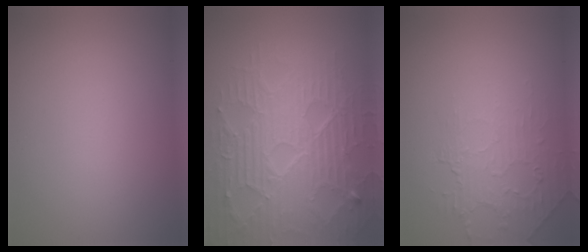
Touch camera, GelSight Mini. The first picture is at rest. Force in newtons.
{"total": 9.0, "press": 6.5, "slide": 6.3}
{"total": 2.0, "press": 0.9, "slide": 1.8}